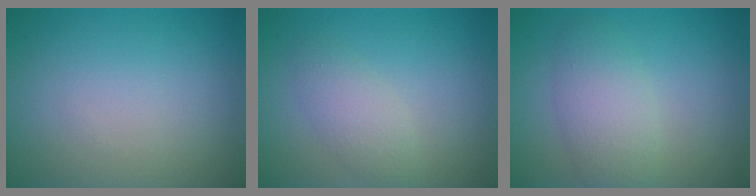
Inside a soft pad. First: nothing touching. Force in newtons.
{"total": 2.4, "press": 2.4, "slide": 0.2}
{"total": 3.7, "press": 3.7, "slide": 0.2}